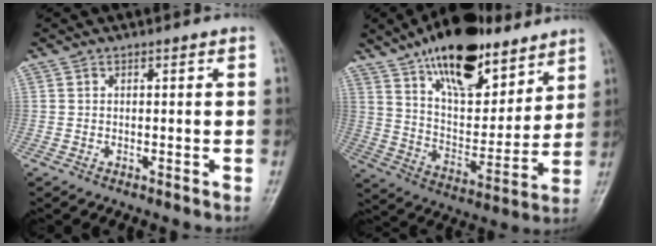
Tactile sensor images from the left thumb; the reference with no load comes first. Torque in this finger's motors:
{"motor_torque": [0.60, 0.59, 1.70, -1.07, 0.28]}